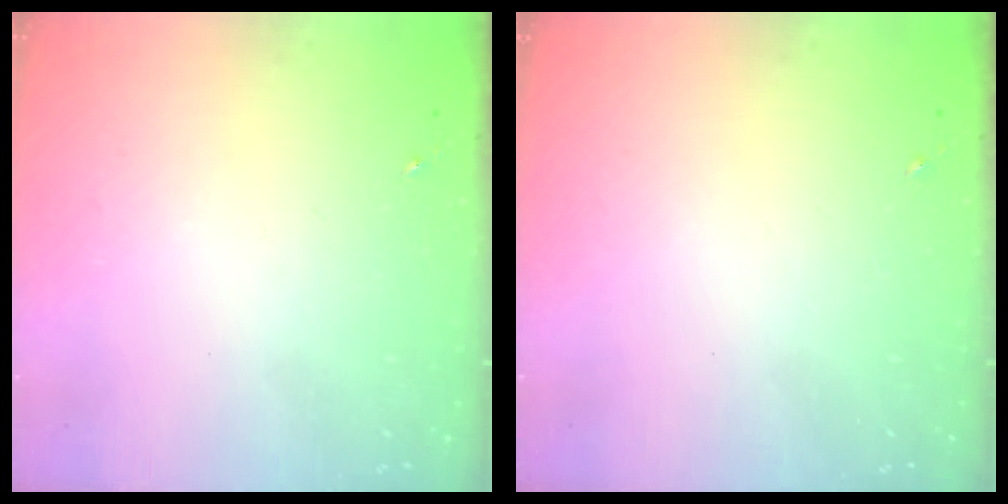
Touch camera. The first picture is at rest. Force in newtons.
{"total": 0.0}